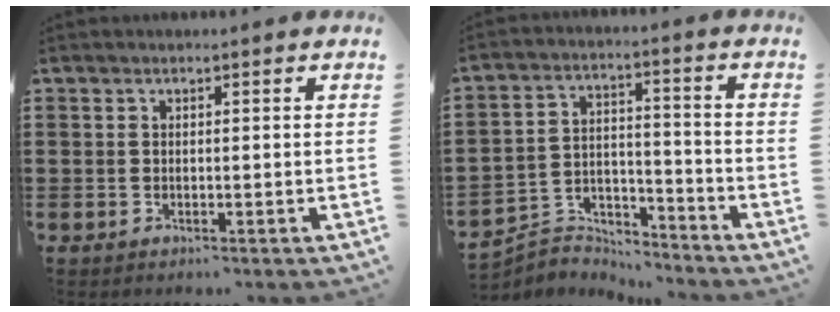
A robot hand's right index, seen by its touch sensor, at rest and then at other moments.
{"total": 5.5, "force": [-5.3, 1.1, 0.3], "torque": [-0.014, 0.010, -0.109]}